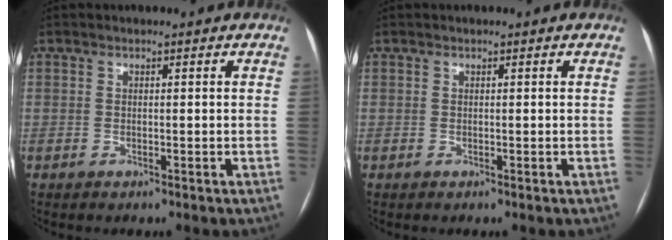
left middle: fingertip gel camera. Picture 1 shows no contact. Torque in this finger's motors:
{"motor_torque": [-0.19, -0.23, 0.00, -0.01]}